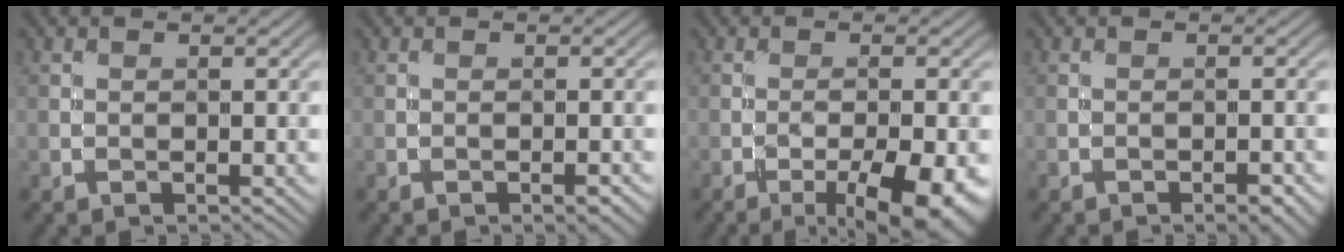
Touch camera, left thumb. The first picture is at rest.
{"total": 1.5, "force": [-0.9, 0.4, 1.2], "torque": [-0.017, 0.003, -0.014]}
{"total": 8.7, "force": [-4.2, 2.2, 7.2], "torque": [-0.114, -0.007, -0.053]}
{"total": 2.1, "force": [-1.3, 0.6, 1.6], "torque": [-0.022, 0.005, -0.020]}